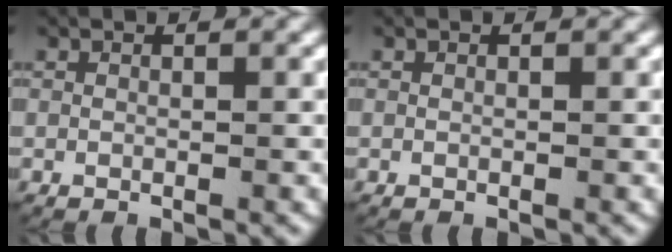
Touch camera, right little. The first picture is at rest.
{"total": 0.0}